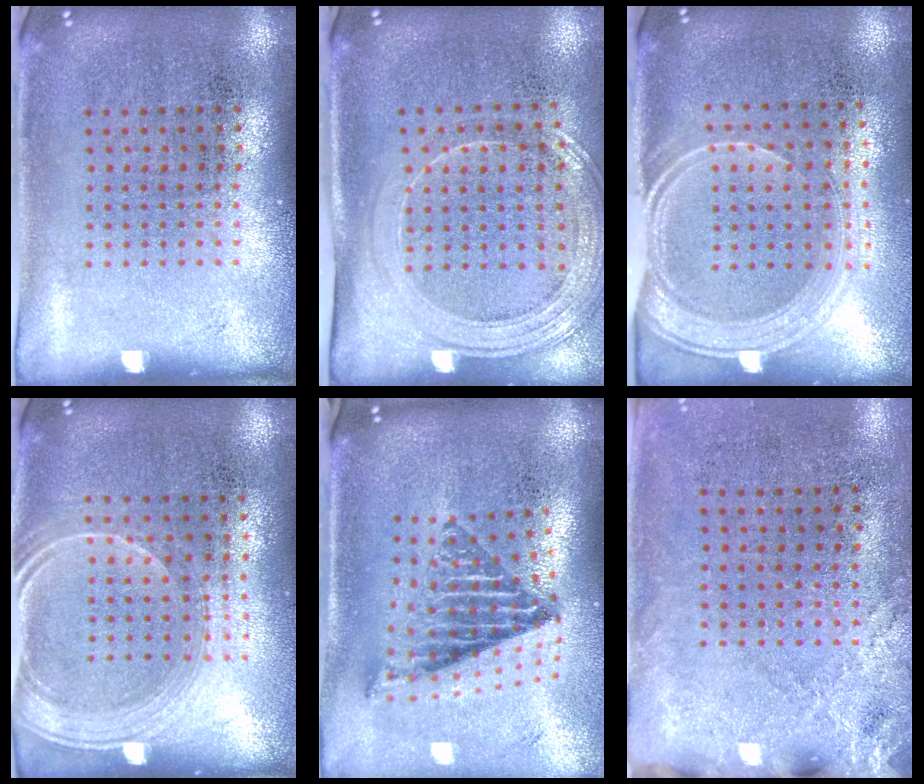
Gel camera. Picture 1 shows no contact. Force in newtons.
{"total": 1.9, "press": 1.7, "slide": 1.0}
{"total": 2.1, "press": 1.7, "slide": 1.2}
{"total": 1.6, "press": 1.4, "slide": 0.8}
{"total": 1.9, "press": 1.5, "slide": 1.2}
{"total": 2.4, "press": 2.0, "slide": 1.3}